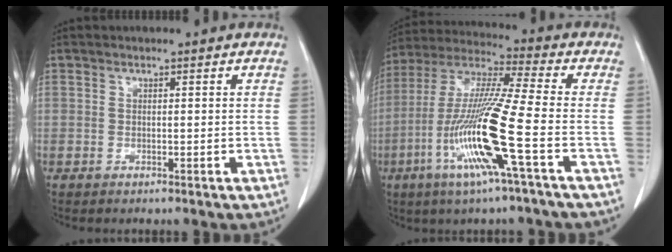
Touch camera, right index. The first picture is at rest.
{"total": 16.4, "force": [-5.4, -0.9, 15.4], "torque": [-0.318, -0.017, -0.112]}